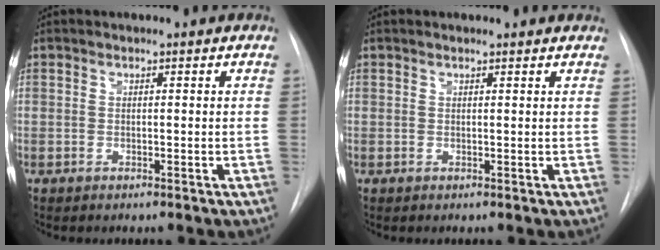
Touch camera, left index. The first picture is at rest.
{"total": 2.6, "force": [2.5, 0.3, 0.6], "torque": [-0.015, 0.013, 0.022]}